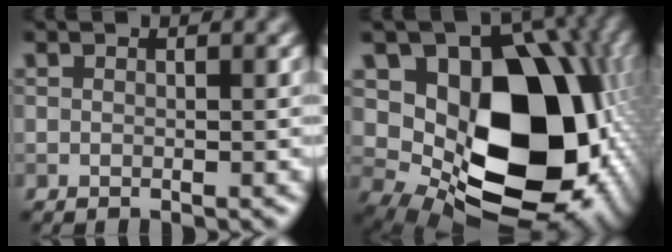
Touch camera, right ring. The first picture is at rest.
{"total": 17.3, "force": [0.1, 12.1, 12.4], "torque": [-0.184, -0.029, 0.006]}